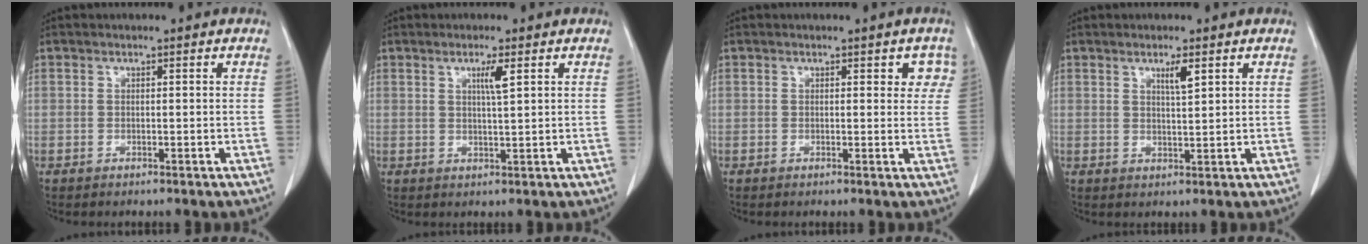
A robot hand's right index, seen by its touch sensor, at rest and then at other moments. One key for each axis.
{"total": 2.8, "fx": 1.3, "fy": -0.2, "fz": 2.5, "tx": -0.046, "ty": -0.005, "tz": 0.022}
{"total": 3.1, "fx": 1.4, "fy": 1.8, "fz": 2.2, "tx": -0.007, "ty": 0.005, "tz": 0.009}
{"total": 2.7, "fx": 1.5, "fy": 0.1, "fz": 2.2, "tx": -0.041, "ty": -0.005, "tz": 0.027}